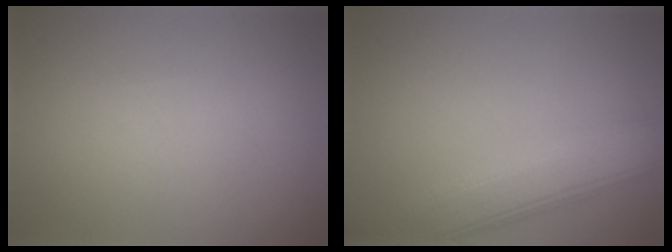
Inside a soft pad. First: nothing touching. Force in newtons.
{"total": 7.3, "press": 7.3, "slide": 0.6}